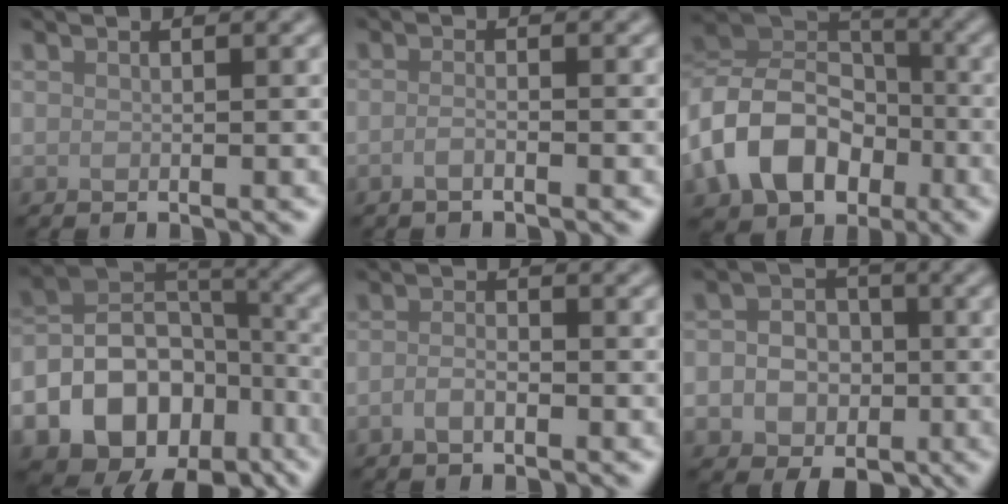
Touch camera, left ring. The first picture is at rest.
{"total": 1.2, "force": [-0.6, 0.4, 0.9], "torque": [-0.015, -0.001, -0.015]}
{"total": 9.8, "force": [-3.5, 7.6, 5.2], "torque": [-0.106, -0.002, -0.078]}
{"total": 14.8, "force": [-7.6, 10.6, 6.9], "torque": [-0.147, -0.006, -0.123]}
{"total": 1.6, "force": [-0.8, 0.7, 1.2], "torque": [-0.025, 0.000, -0.019]}
{"total": 6.8, "force": [-1.5, 5.9, 2.9], "torque": [-0.032, 0.005, -0.046]}